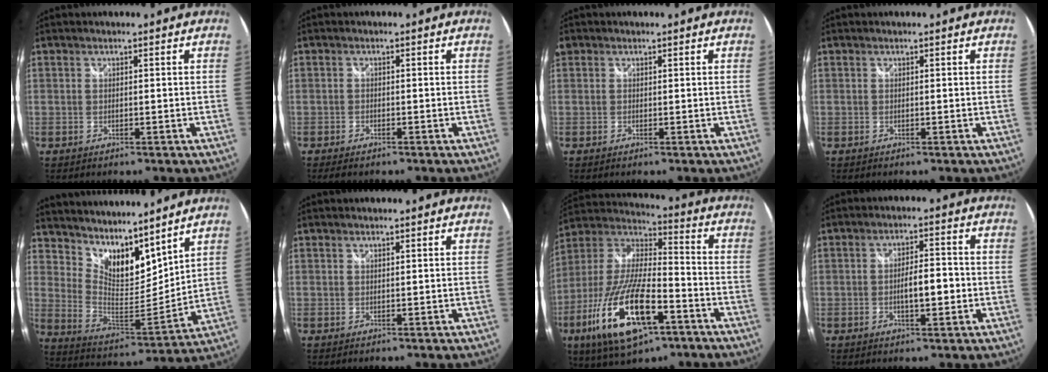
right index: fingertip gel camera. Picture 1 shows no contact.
{"total": 2.8, "force": [-2.2, 1.1, 1.3], "torque": [-0.032, -0.012, -0.038]}
{"total": 1.2, "force": [0.1, 1.2, 0.4], "torque": [-0.006, -0.001, -0.005]}
{"total": 0.0}
{"total": 14.8, "force": [11.8, 5.1, 7.2], "torque": [-0.129, -0.008, 0.219]}
{"total": 0.0}
{"total": 22.3, "force": [-10.2, 7.9, 18.2], "torque": [-0.368, -0.043, -0.182]}
{"total": 5.8, "force": [-1.3, 1.7, 5.4], "torque": [-0.091, 0.000, -0.016]}